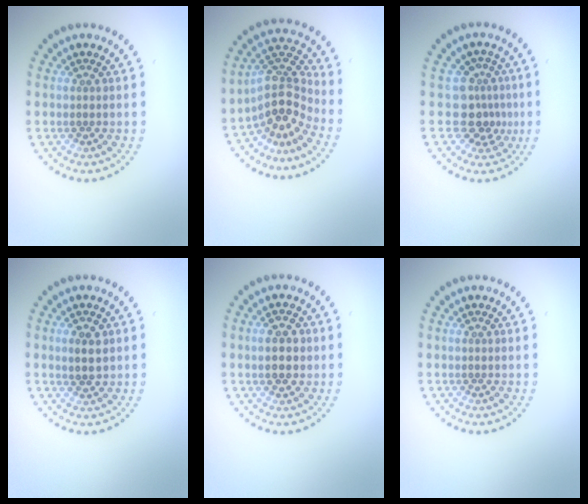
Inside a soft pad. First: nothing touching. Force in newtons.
{"total": 4.3, "press": 3.1, "slide": 3.0}
{"total": 3.2, "press": 2.4, "slide": 2.0}
{"total": 2.0, "press": 2.0, "slide": 0.4}
{"total": 2.8, "press": 2.8, "slide": 0.2}
{"total": 0.0}